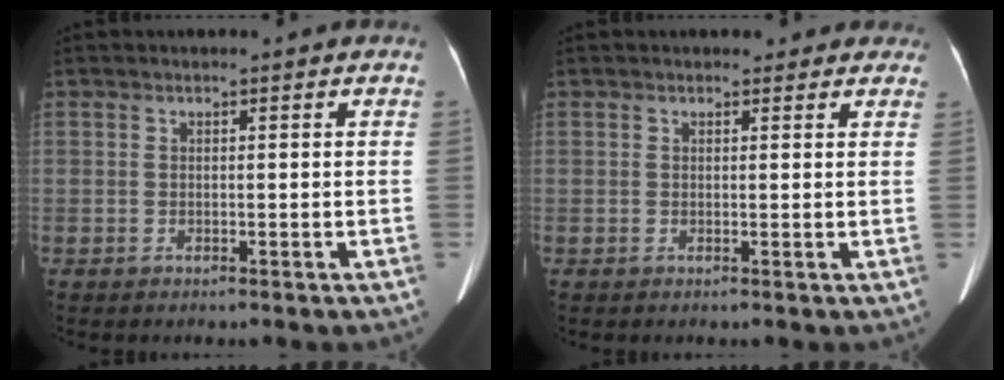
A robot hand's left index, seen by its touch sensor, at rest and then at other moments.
{"total": 3.2, "force": [2.7, 1.7, 0.6], "torque": [0.010, 0.002, 0.018]}